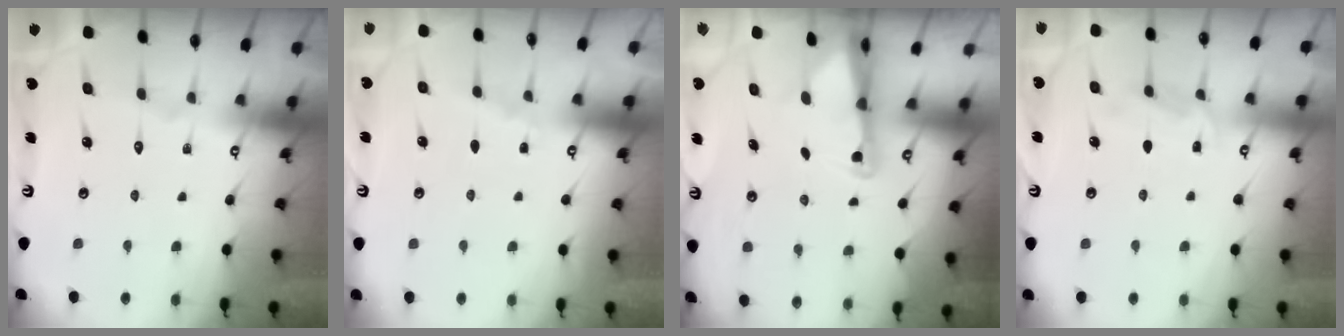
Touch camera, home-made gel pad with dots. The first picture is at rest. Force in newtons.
{"total": 2.7, "press": 2.6, "slide": 0.5}
{"total": 2.6, "press": 2.5, "slide": 0.5}
{"total": 6.3, "press": 6.3, "slide": 0.6}